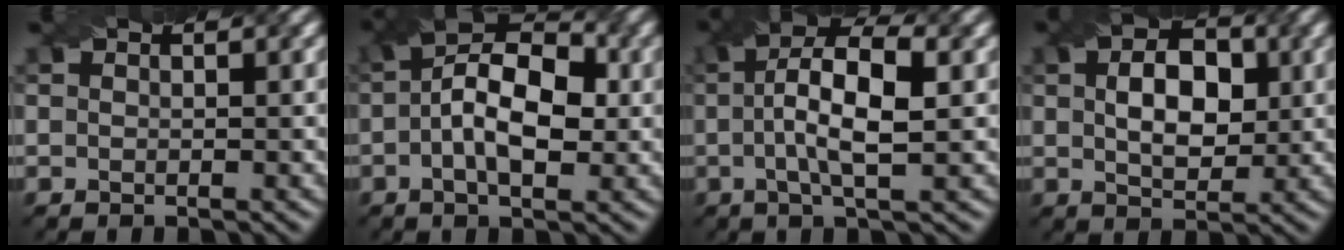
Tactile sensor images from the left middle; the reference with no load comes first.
{"total": 7.3, "force": [-0.5, 3.9, 6.2], "torque": [-0.096, 0.019, -0.001]}
{"total": 5.7, "force": [-0.1, 1.7, 5.5], "torque": [-0.087, 0.017, 0.010]}
{"total": 4.4, "force": [0.2, 3.1, 3.2], "torque": [-0.043, 0.008, 0.014]}